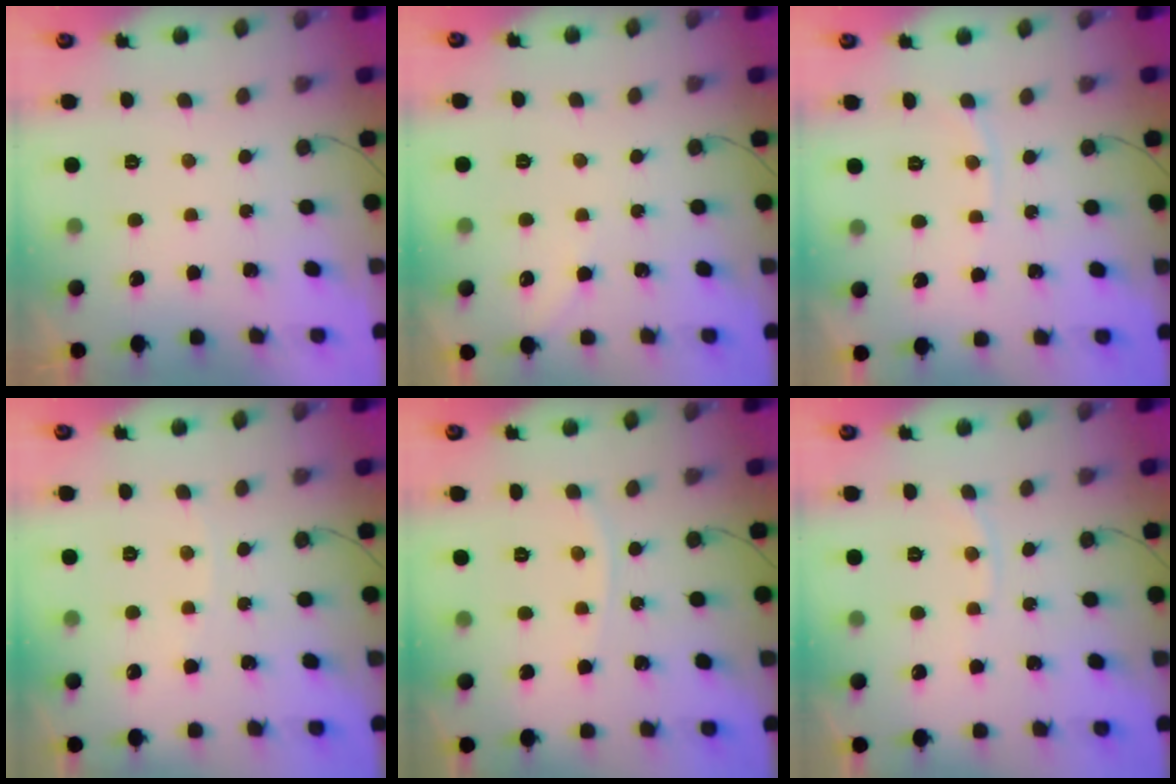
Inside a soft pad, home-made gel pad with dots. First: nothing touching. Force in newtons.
{"total": 2.2, "press": 2.2, "slide": 0.3}
{"total": 4.1, "press": 4.1, "slide": 0.4}
{"total": 2.6, "press": 2.6, "slide": 0.4}
{"total": 3.1, "press": 3.1, "slide": 0.2}
{"total": 4.5, "press": 4.5, "slide": 0.4}